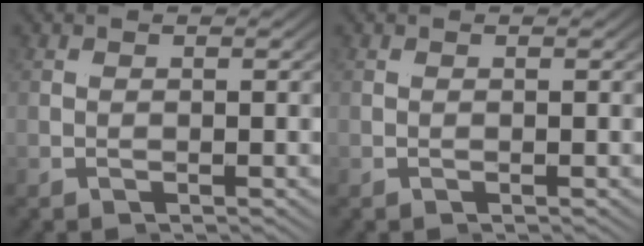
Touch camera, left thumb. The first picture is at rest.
{"total": 0.0}